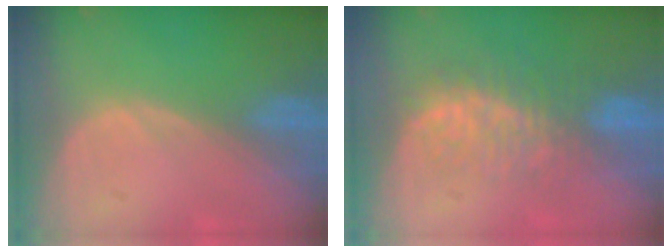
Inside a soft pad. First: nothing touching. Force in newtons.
{"total": 8.1, "press": 7.5, "slide": 2.9}